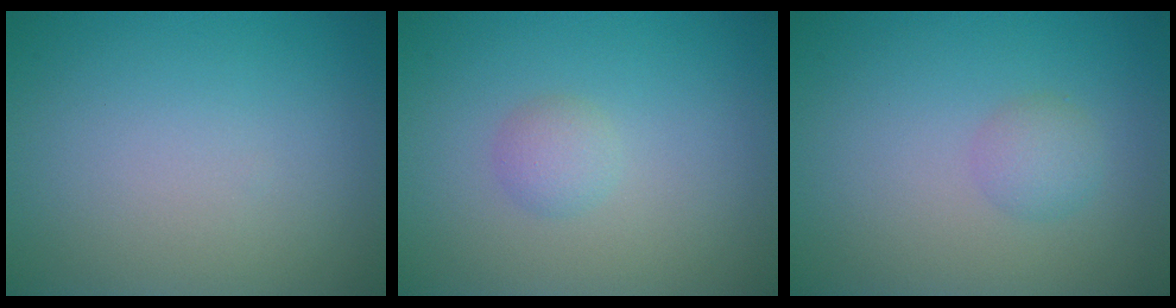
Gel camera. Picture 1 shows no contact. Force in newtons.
{"total": 1.4, "press": 1.4, "slide": 0.1}
{"total": 1.6, "press": 1.6, "slide": 0.0}